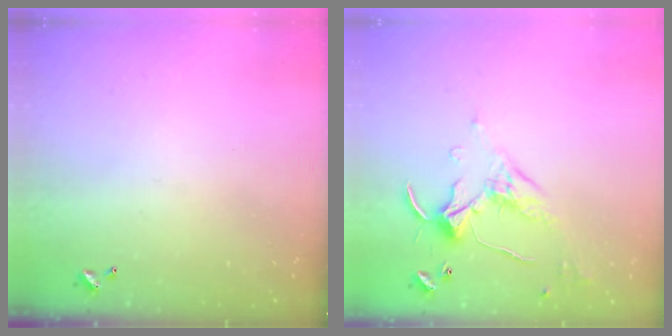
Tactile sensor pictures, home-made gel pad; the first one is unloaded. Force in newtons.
{"total": 1.2, "press": 0.8, "slide": 0.8}